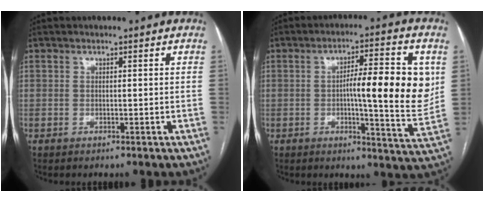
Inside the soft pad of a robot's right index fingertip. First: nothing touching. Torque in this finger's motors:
{"motor_torque": [0.93, 0.46, 0.30, 0.08]}